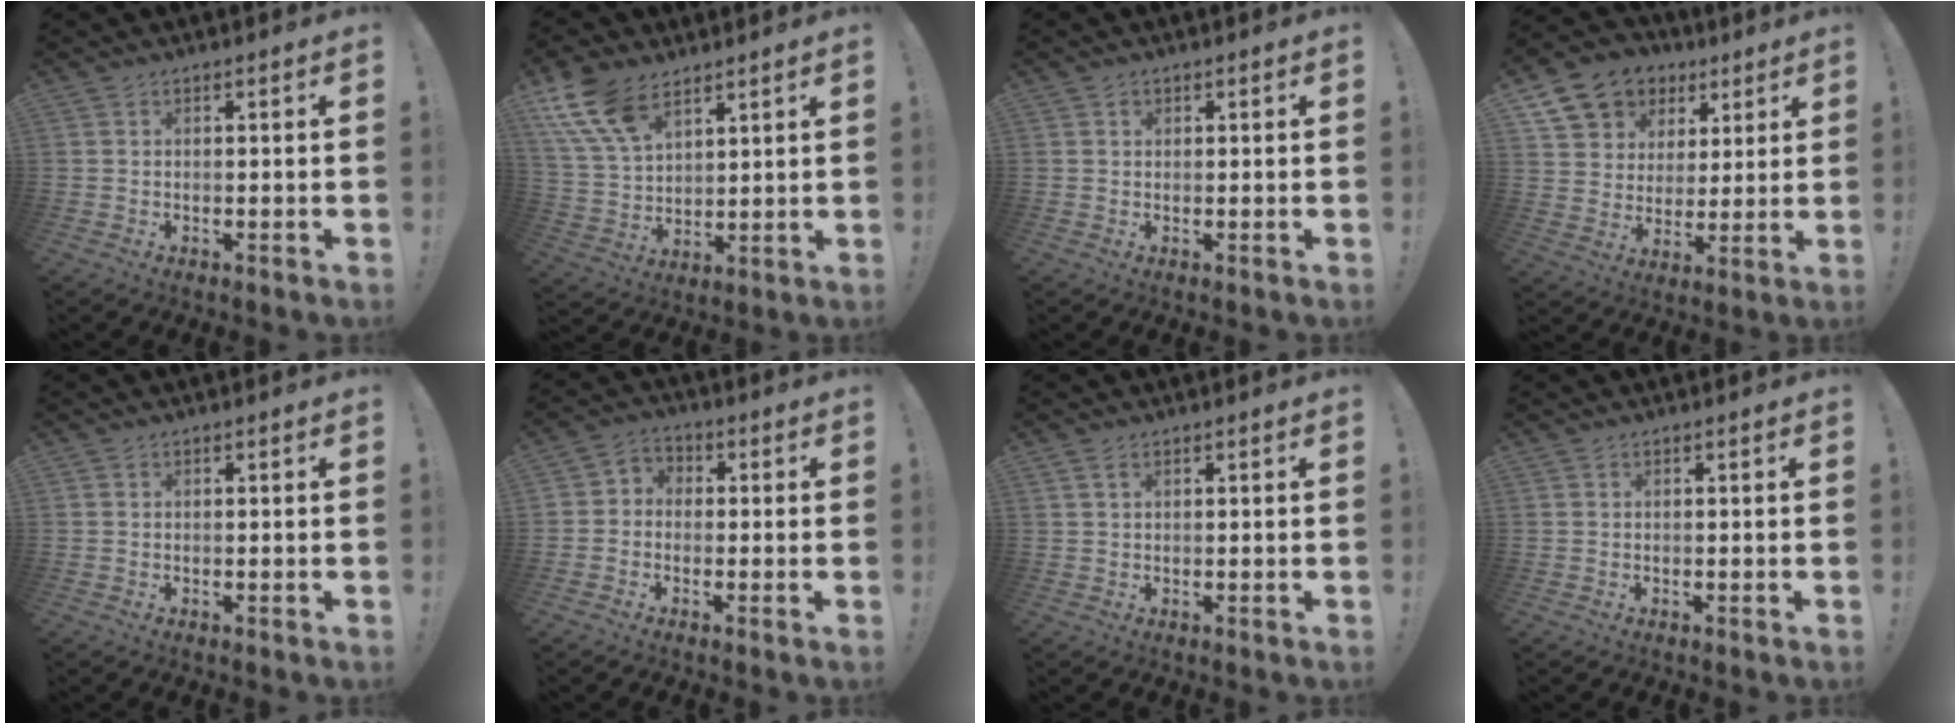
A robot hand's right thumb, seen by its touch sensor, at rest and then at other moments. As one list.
[{"total": 14.4, "force": [8.9, 8.2, 7.7], "torque": [-0.163, -0.040, 0.174]}, {"total": 0.8, "force": [0.3, 0.7, 0.1], "torque": [0.000, 0.001, 0.005]}, {"total": 13.3, "force": [6.9, 10.4, 4.3], "torque": [-0.068, -0.039, 0.144]}, {"total": 0.0}, {"total": 4.2, "force": [-2.2, 3.3, 1.2], "torque": [-0.025, 0.022, -0.038]}, {"total": 1.9, "force": [1.0, 1.0, 1.3], "torque": [-0.026, 0.002, 0.018]}, {"total": 0.0}]